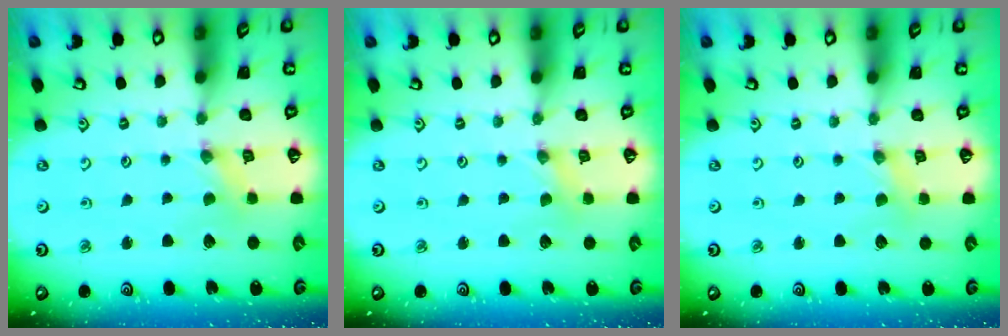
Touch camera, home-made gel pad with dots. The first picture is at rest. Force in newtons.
{"total": 0.0}
{"total": 1.6, "press": 1.6, "slide": 0.3}